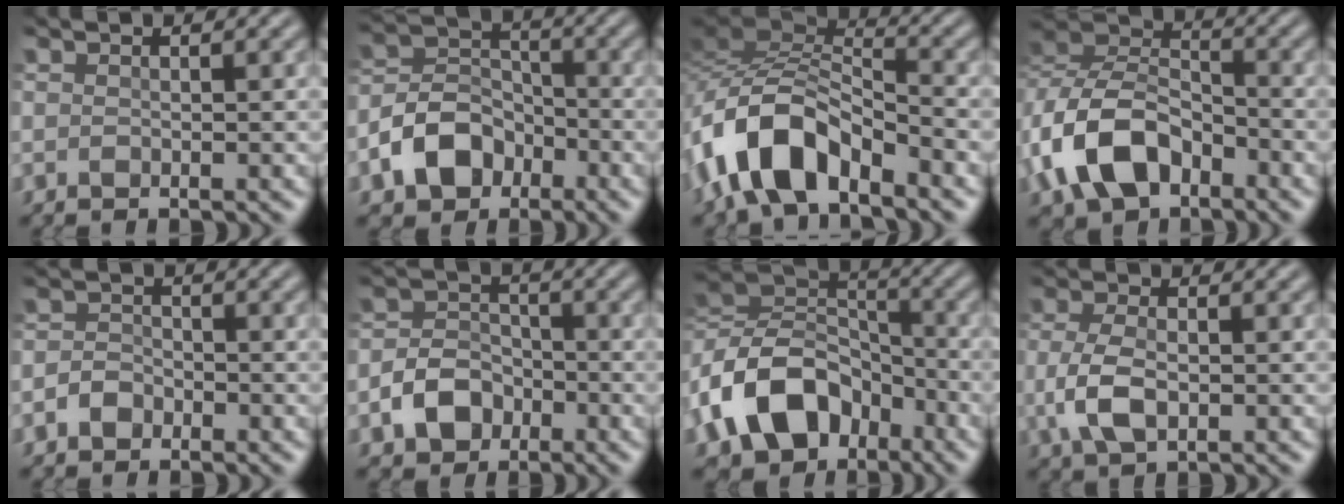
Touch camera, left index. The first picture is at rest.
{"total": 5.9, "force": [-2.9, 4.3, 2.8], "torque": [-0.047, 0.002, -0.064]}
{"total": 9.3, "force": [-5.6, 4.3, 6.0], "torque": [-0.112, 0.005, -0.119]}
{"total": 8.9, "force": [-3.9, 5.7, 5.6], "torque": [-0.115, 0.007, -0.088]}
{"total": 1.9, "force": [-1.0, 1.4, 0.7], "torque": [-0.012, 0.004, -0.025]}
{"total": 4.2, "force": [-2.0, 3.1, 2.0], "torque": [-0.035, 0.002, -0.039]}
{"total": 12.3, "force": [-5.1, 8.7, 7.1], "torque": [-0.149, 0.003, -0.110]}
{"total": 4.2, "force": [-0.7, 2.3, 3.4], "torque": [-0.083, -0.006, -0.016]}